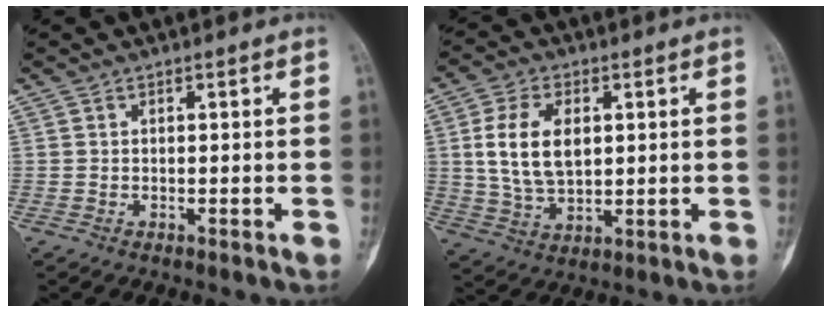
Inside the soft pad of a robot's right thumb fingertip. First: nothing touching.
{"total": 11.1, "force": [2.1, 6.6, 8.7], "torque": [-0.162, -0.008, 0.044]}